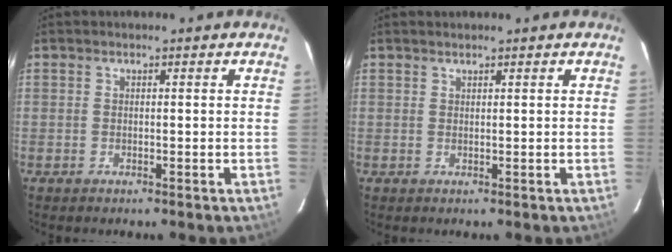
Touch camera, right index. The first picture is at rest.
{"total": 0.7, "force": [0.7, -0.1, 0.2], "torque": [-0.006, 0.001, 0.012]}